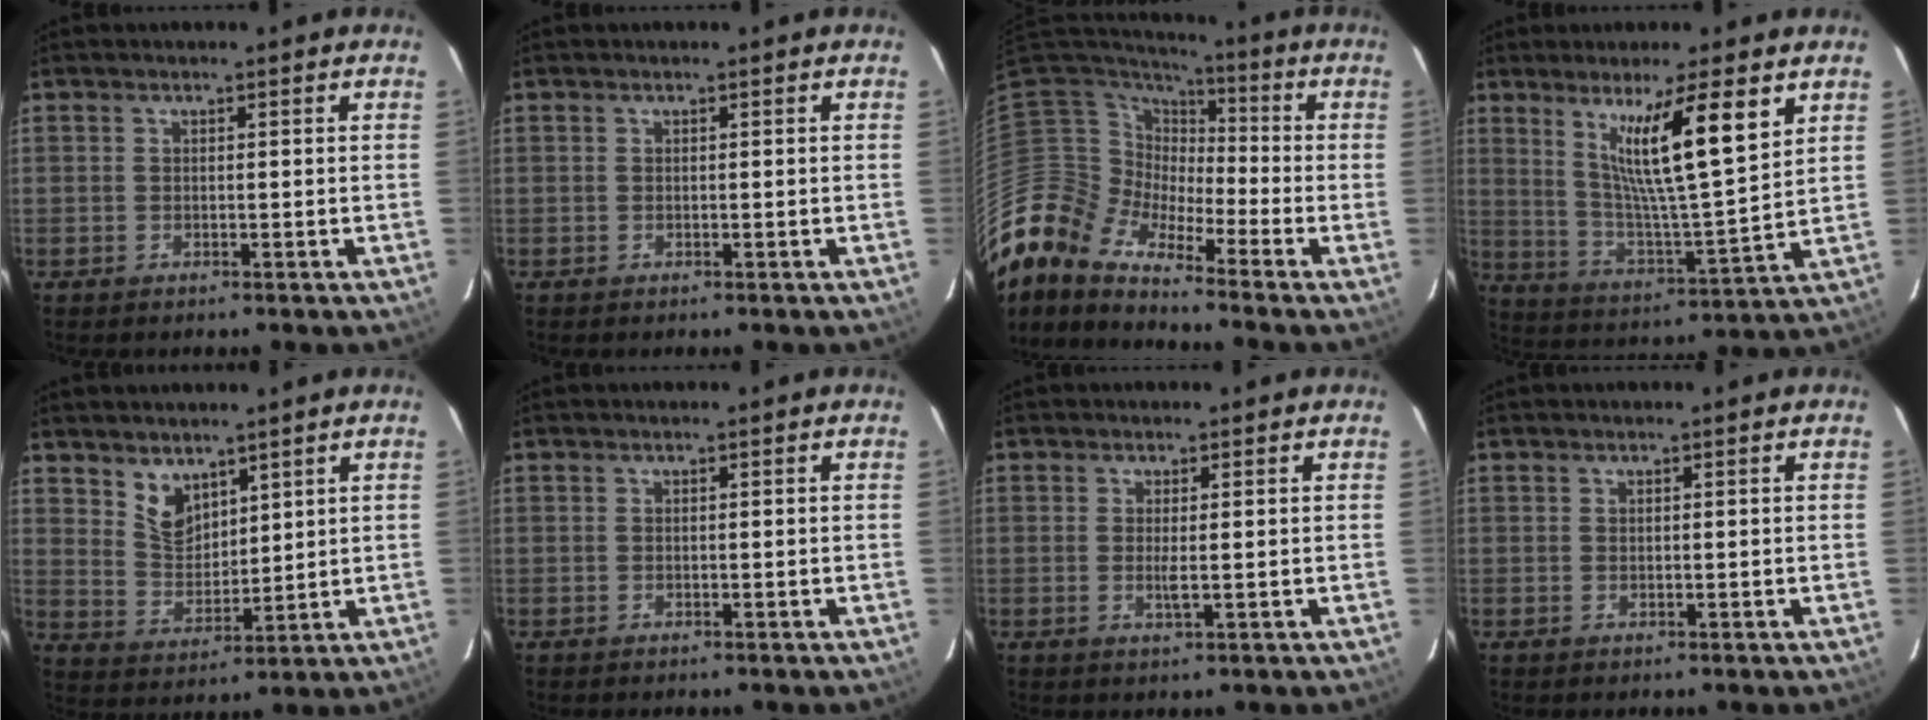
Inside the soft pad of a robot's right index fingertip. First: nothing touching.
{"total": 0.0}
{"total": 9.9, "force": [-8.9, 3.3, 2.9], "torque": [-0.051, 0.011, -0.197]}
{"total": 15.5, "force": [7.9, 0.7, 13.3], "torque": [-0.216, -0.012, 0.147]}
{"total": 6.6, "force": [4.6, 3.8, 2.7], "torque": [-0.040, 0.001, 0.097]}
{"total": 0.0}
{"total": 2.3, "force": [0.2, -0.1, 2.3], "torque": [-0.039, -0.005, 0.003]}
{"total": 0.7, "force": [0.6, -0.1, 0.3], "torque": [-0.006, 0.000, 0.008]}